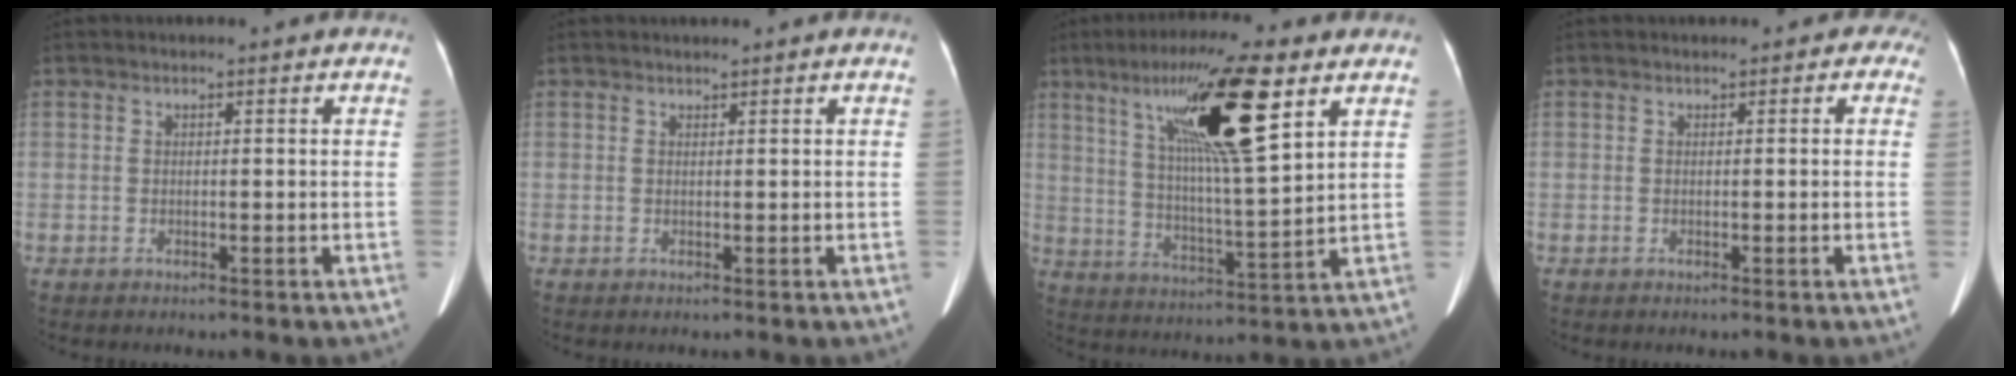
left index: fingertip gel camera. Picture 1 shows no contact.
{"total": 0.6, "force": [0.5, 0.0, 0.2], "torque": [-0.007, 0.004, 0.011]}
{"total": 16.7, "force": [8.3, 1.1, 14.5], "torque": [-0.258, 0.013, 0.143]}
{"total": 1.1, "force": [0.3, 0.9, 0.7], "torque": [0.003, 0.005, -0.003]}